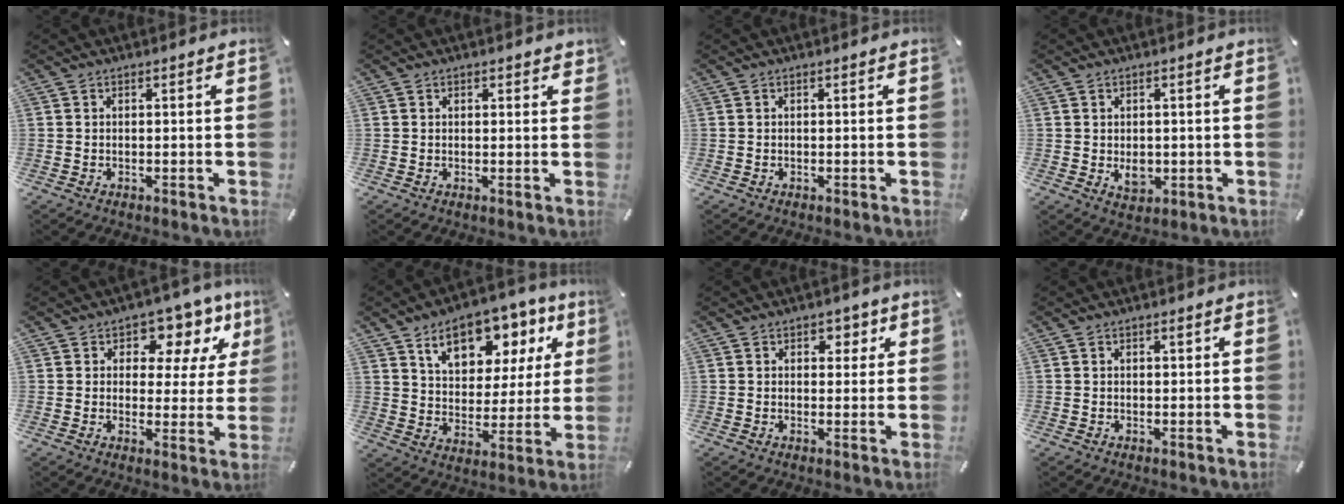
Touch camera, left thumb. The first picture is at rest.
{"total": 1.0, "force": [0.6, 0.6, 0.4], "torque": [0.000, -0.001, 0.009]}
{"total": 0.0}
{"total": 4.1, "force": [-0.2, 3.3, 2.4], "torque": [-0.032, -0.004, -0.005]}
{"total": 9.9, "force": [5.4, 6.5, 5.1], "torque": [-0.064, -0.036, 0.092]}
{"total": 15.4, "force": [9.3, 9.1, 8.2], "torque": [-0.132, -0.040, 0.160]}
{"total": 3.5, "force": [1.4, 2.9, 1.4], "torque": [0.004, -0.007, 0.014]}
{"total": 1.0, "force": [0.4, 0.6, 0.7], "torque": [-0.013, 0.003, 0.008]}